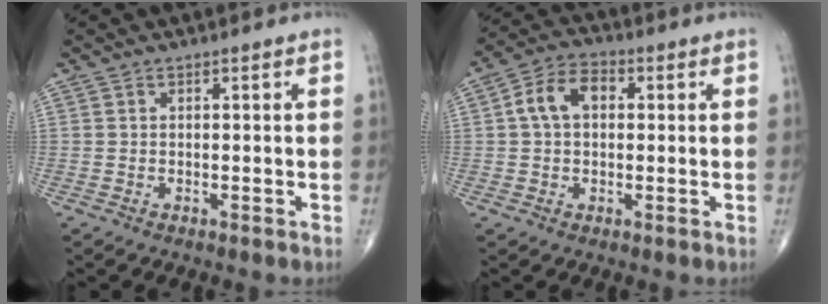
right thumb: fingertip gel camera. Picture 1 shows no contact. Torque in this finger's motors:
{"motor_torque": [-0.30, 0.43, 0.27, 0.11, 0.06]}